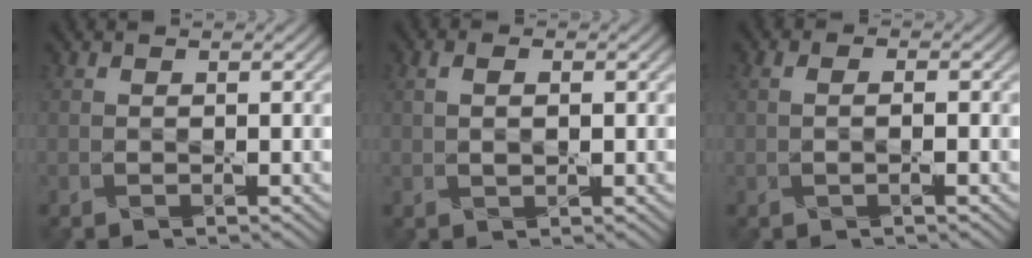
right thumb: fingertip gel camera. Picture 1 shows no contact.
{"total": 2.5, "force": [0.5, 1.3, 2.1], "torque": [-0.038, -0.005, 0.012]}
{"total": 1.7, "force": [-0.1, 0.7, 1.6], "torque": [-0.021, -0.003, -0.007]}